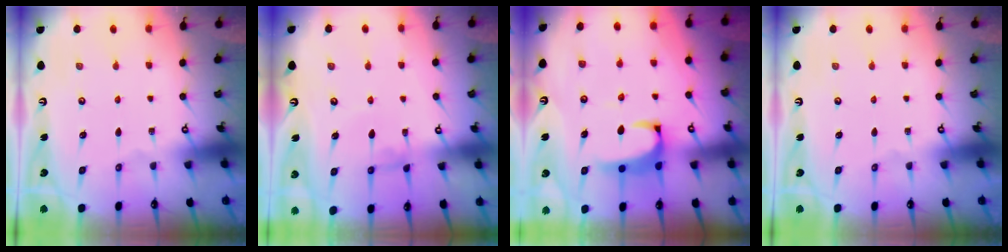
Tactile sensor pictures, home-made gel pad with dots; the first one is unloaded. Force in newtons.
{"total": 1.0, "press": 0.9, "slide": 0.4}
{"total": 2.2, "press": 2.0, "slide": 0.9}
{"total": 0.0}